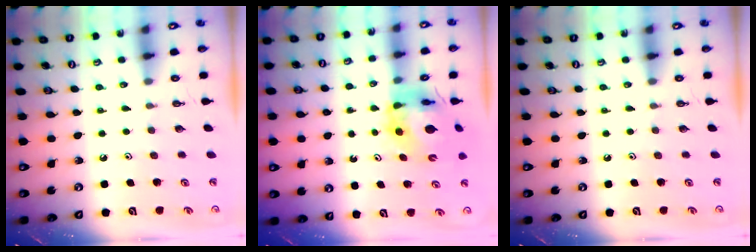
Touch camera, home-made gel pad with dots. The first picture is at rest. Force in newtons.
{"total": 10.1, "press": 10.1, "slide": 1.2}
{"total": 0.0}